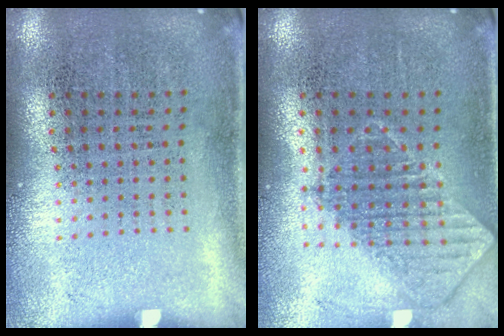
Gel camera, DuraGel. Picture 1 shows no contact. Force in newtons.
{"total": 0.9, "press": 0.9, "slide": 0.1}